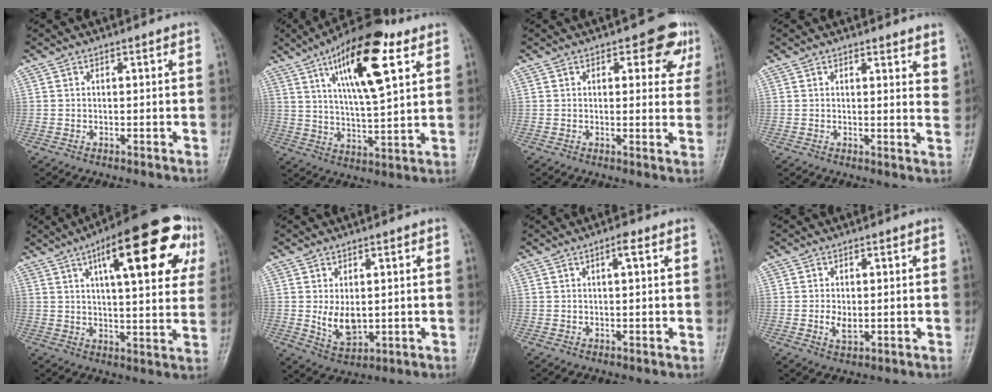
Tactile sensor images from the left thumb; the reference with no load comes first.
{"total": 18.2, "force": [8.5, 5.7, 15.1], "torque": [-0.228, -0.023, 0.140]}
{"total": 7.3, "force": [3.7, 3.8, 4.9], "torque": [-0.016, -0.011, 0.038]}
{"total": 4.6, "force": [3.8, 1.3, 2.2], "torque": [-0.012, -0.025, 0.041]}
{"total": 23.1, "force": [9.7, 7.3, 19.7], "torque": [-0.248, 0.000, 0.129]}
{"total": 6.1, "force": [0.4, 3.8, 4.7], "torque": [-0.069, -0.017, 0.019]}
{"total": 2.1, "force": [0.9, 0.4, 1.9], "torque": [-0.031, 0.003, 0.013]}
{"total": 3.0, "force": [-0.2, 1.9, 2.4], "torque": [-0.044, -0.006, -0.003]}